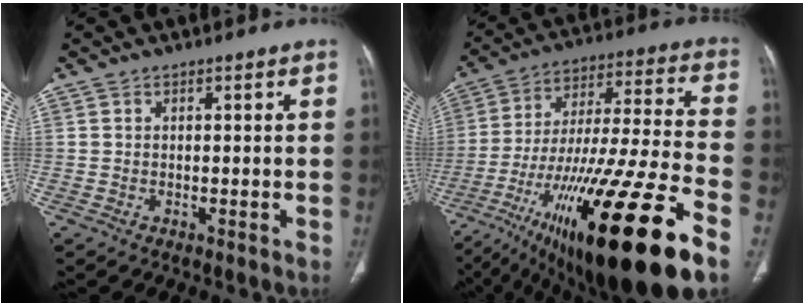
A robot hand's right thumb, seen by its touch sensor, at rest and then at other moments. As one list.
[{"total": 34.2, "force": [-18.0, 6.6, 28.3], "torque": [-0.458, 0.027, -0.292]}]